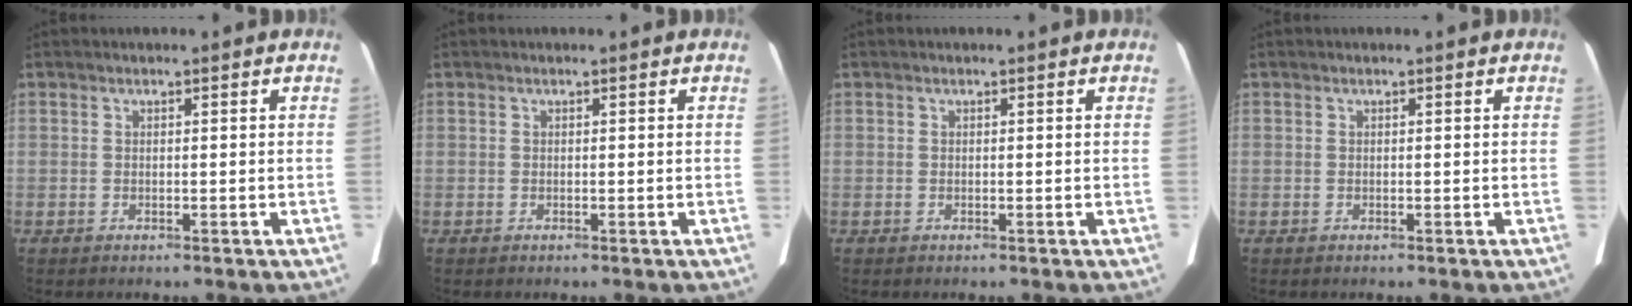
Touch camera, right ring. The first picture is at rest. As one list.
[{"total": 0.0}, {"total": 0.0}, {"total": 0.0}]